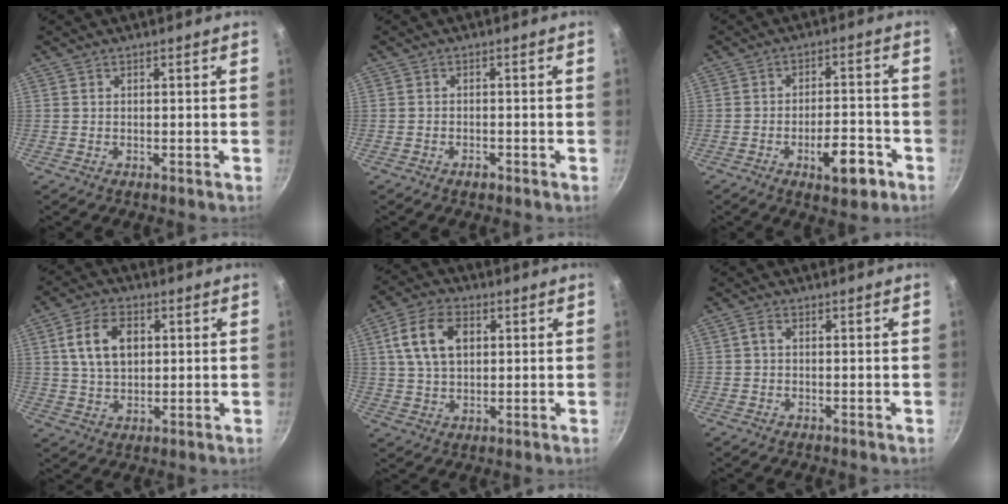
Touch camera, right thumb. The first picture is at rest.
{"total": 1.6, "force": [-1.1, 0.8, 0.8], "torque": [-0.015, 0.010, -0.018]}
{"total": 8.6, "force": [-4.2, 3.6, 6.7], "torque": [-0.078, 0.027, -0.057]}
{"total": 9.8, "force": [2.2, 6.4, 7.1], "torque": [-0.116, 0.002, 0.038]}
{"total": 10.9, "force": [2.8, 7.0, 7.8], "torque": [-0.134, 0.009, 0.045]}
{"total": 1.3, "force": [0.0, 0.8, 1.1], "torque": [-0.025, 0.006, -0.001]}